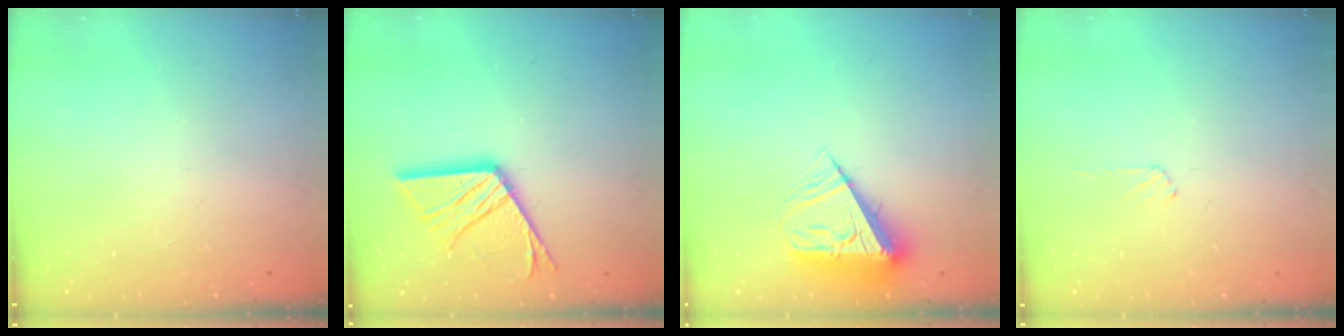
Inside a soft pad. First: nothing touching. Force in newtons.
{"total": 15.3, "press": 15.2, "slide": 1.5}
{"total": 11.8, "press": 11.7, "slide": 1.2}
{"total": 4.7, "press": 4.7, "slide": 0.4}